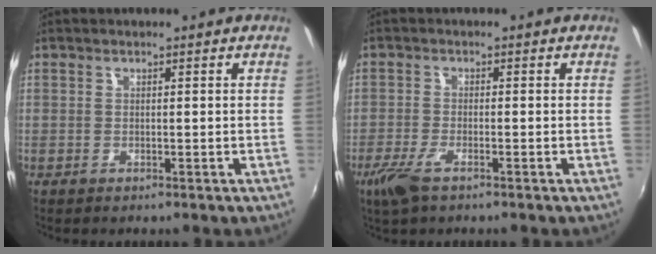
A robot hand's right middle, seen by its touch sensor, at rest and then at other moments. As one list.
[{"total": 4.7, "force": [-3.0, 1.3, 3.4], "torque": [-0.086, -0.011, -0.059]}]